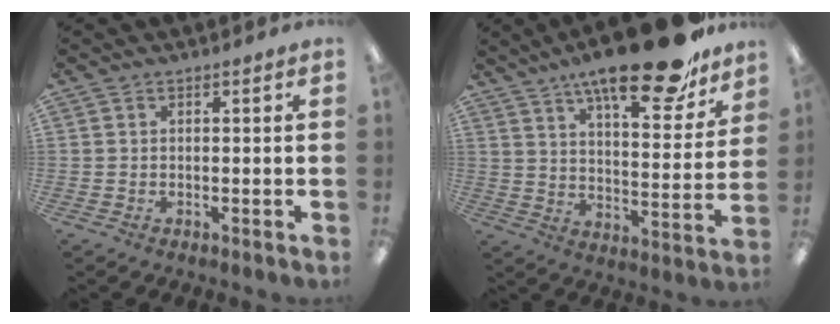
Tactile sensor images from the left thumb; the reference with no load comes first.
{"total": 21.3, "force": [15.7, 6.0, 13.0], "torque": [-0.190, -0.103, 0.256]}